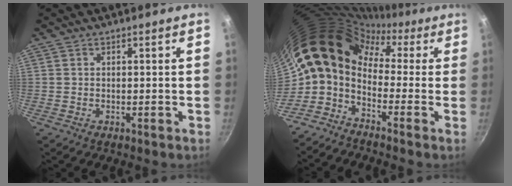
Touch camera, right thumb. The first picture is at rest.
{"total": 15.2, "force": [0.4, 10.7, 10.8], "torque": [-0.189, 0.046, -0.019]}